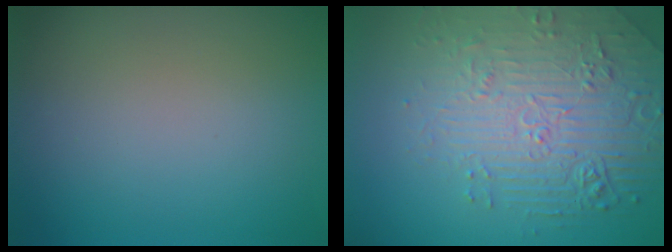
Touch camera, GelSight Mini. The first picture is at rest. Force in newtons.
{"total": 4.9, "press": 4.5, "slide": 2.0}